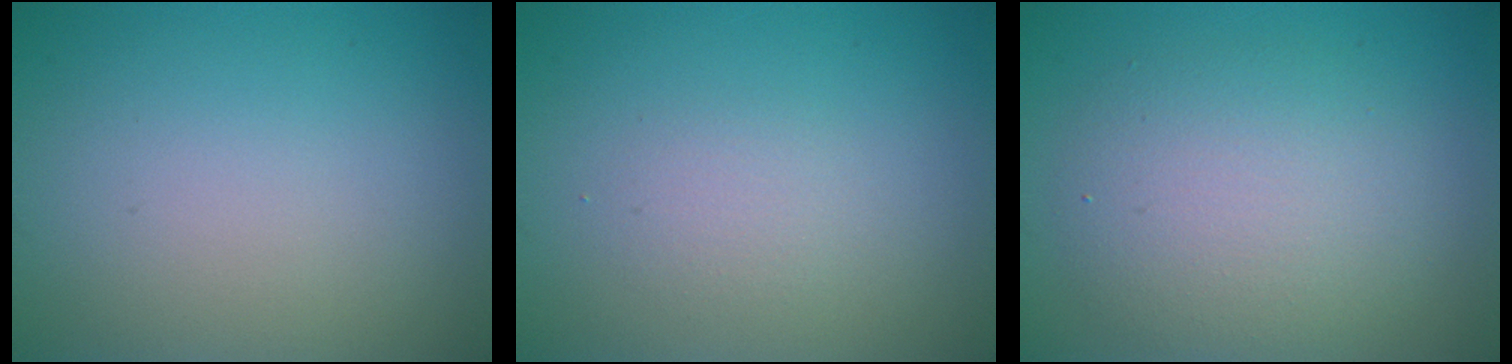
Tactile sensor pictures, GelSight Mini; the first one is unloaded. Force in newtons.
{"total": 1.3, "press": 1.3, "slide": 0.1}
{"total": 5.1, "press": 5.1, "slide": 0.2}